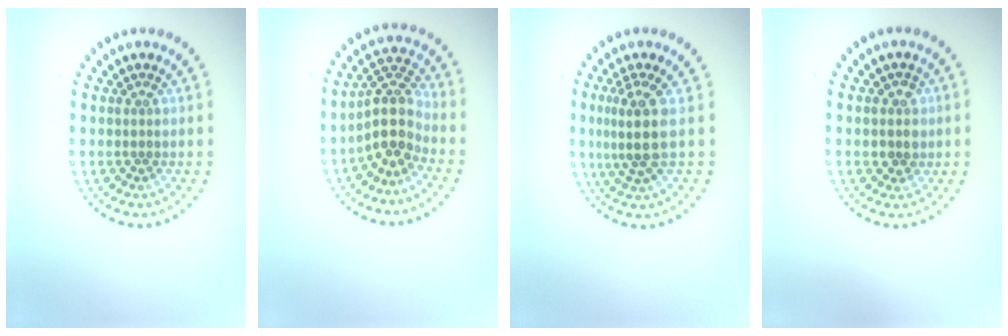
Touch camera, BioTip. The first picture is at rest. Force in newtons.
{"total": 4.0, "press": 3.1, "slide": 2.5}
{"total": 3.2, "press": 2.5, "slide": 2.0}
{"total": 2.0, "press": 1.8, "slide": 0.8}